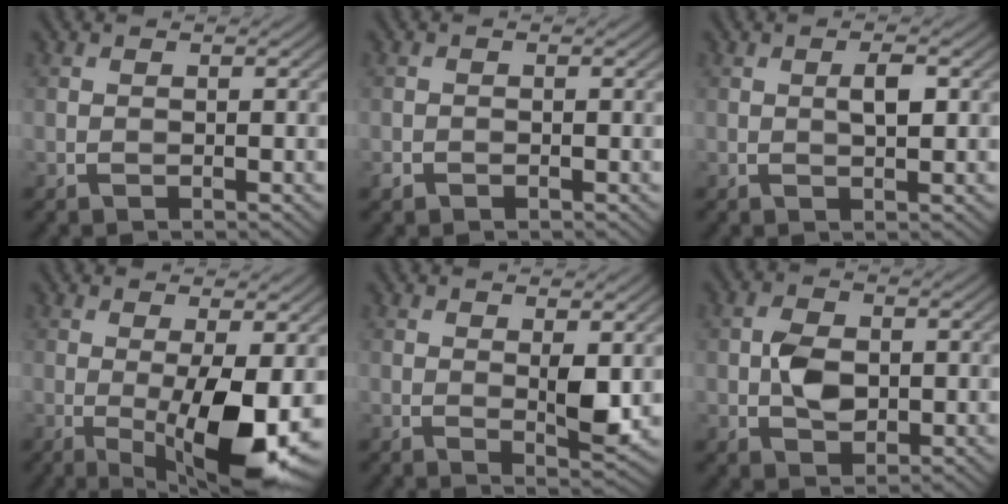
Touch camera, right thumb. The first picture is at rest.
{"total": 0.6, "force": [-0.4, 0.3, 0.1], "torque": [-0.003, -0.002, -0.008]}
{"total": 2.2, "force": [0.4, 0.7, 2.0], "torque": [-0.036, 0.002, 0.007]}
{"total": 10.2, "force": [-1.7, 2.6, 9.7], "torque": [-0.165, -0.010, -0.021]}
{"total": 3.5, "force": [0.7, 1.1, 3.3], "torque": [-0.060, -0.008, 0.017]}
{"total": 4.3, "force": [-0.2, 2.9, 3.1], "torque": [-0.065, 0.000, -0.005]}